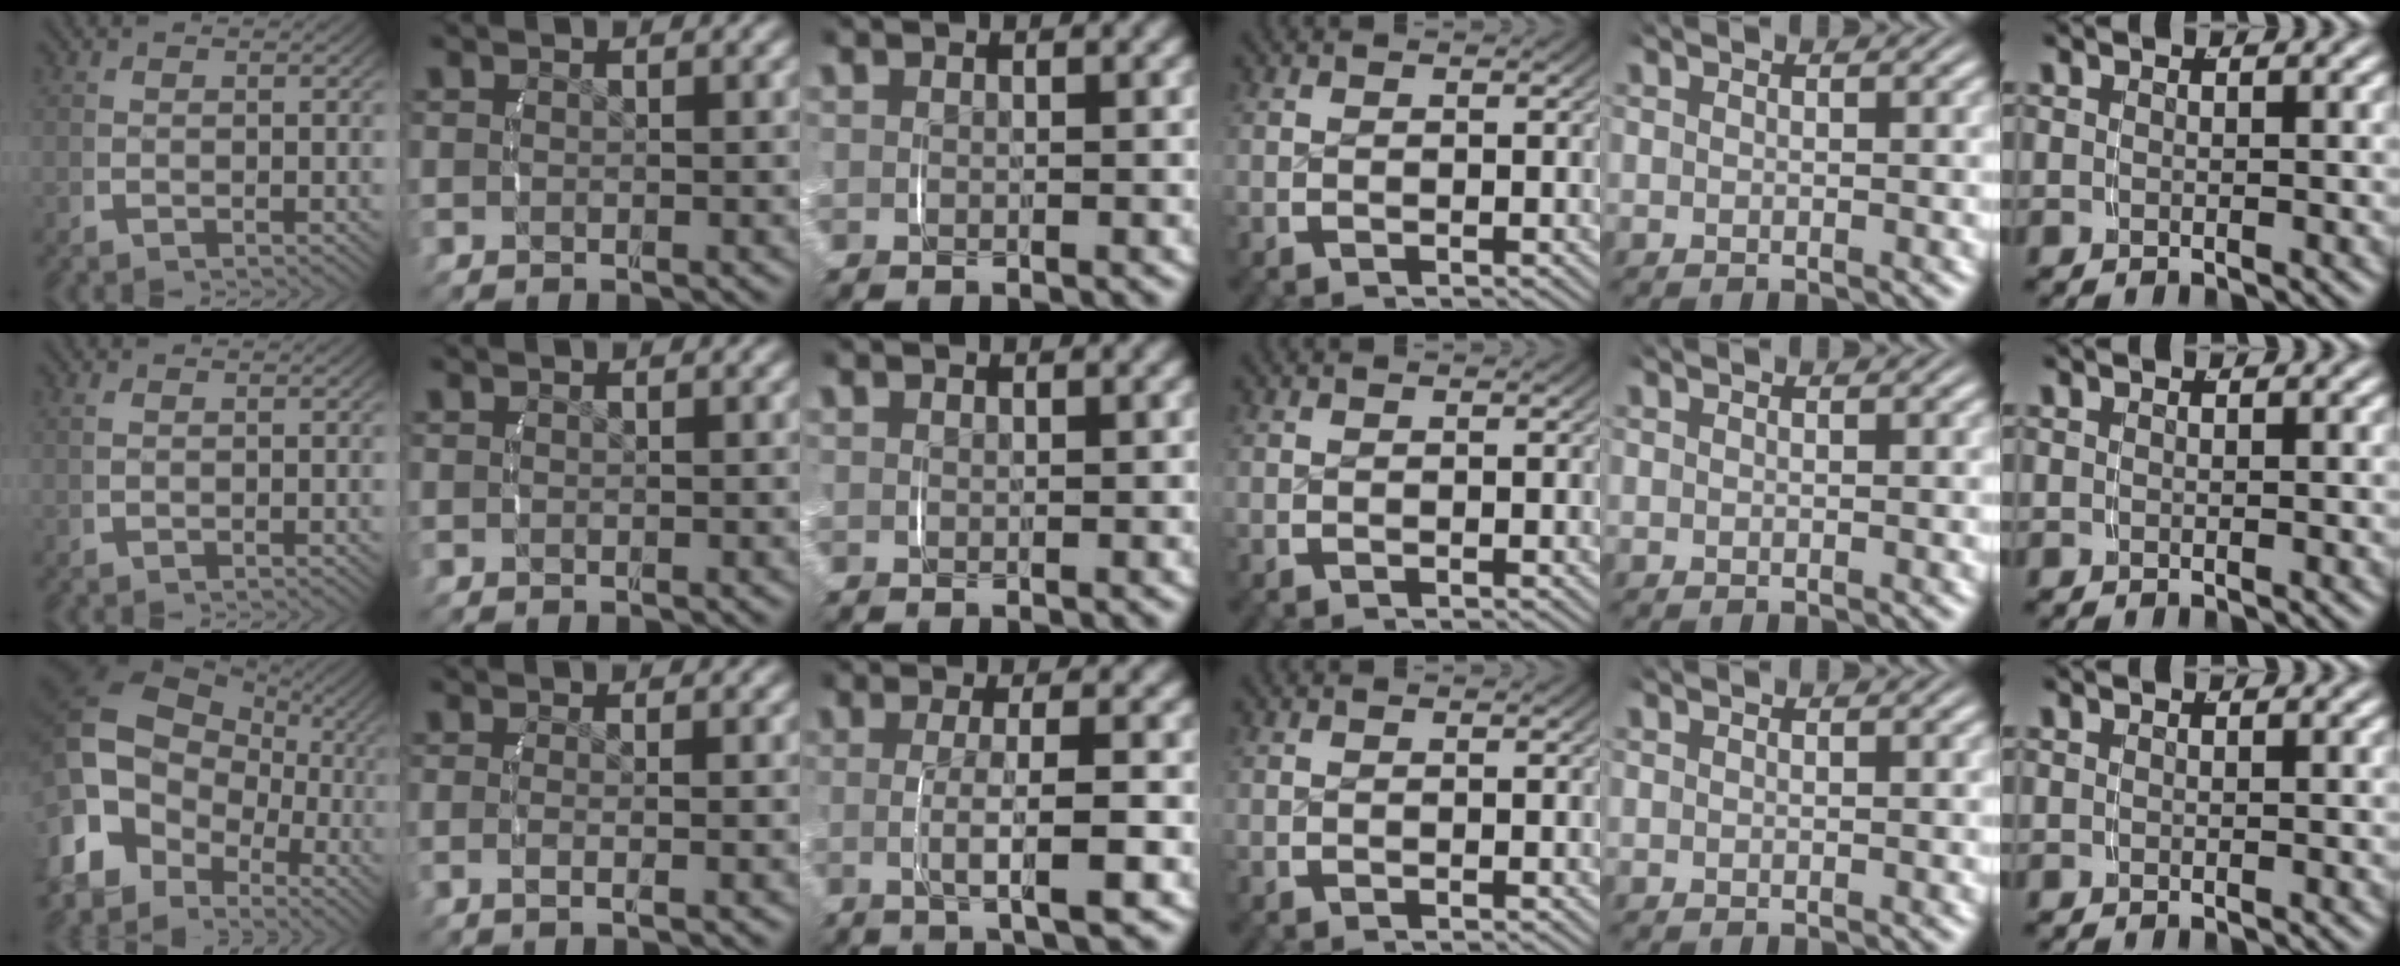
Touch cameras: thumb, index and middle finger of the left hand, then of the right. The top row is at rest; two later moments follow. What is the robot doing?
{"motion": "lift_and_place", "object": "napkin"}